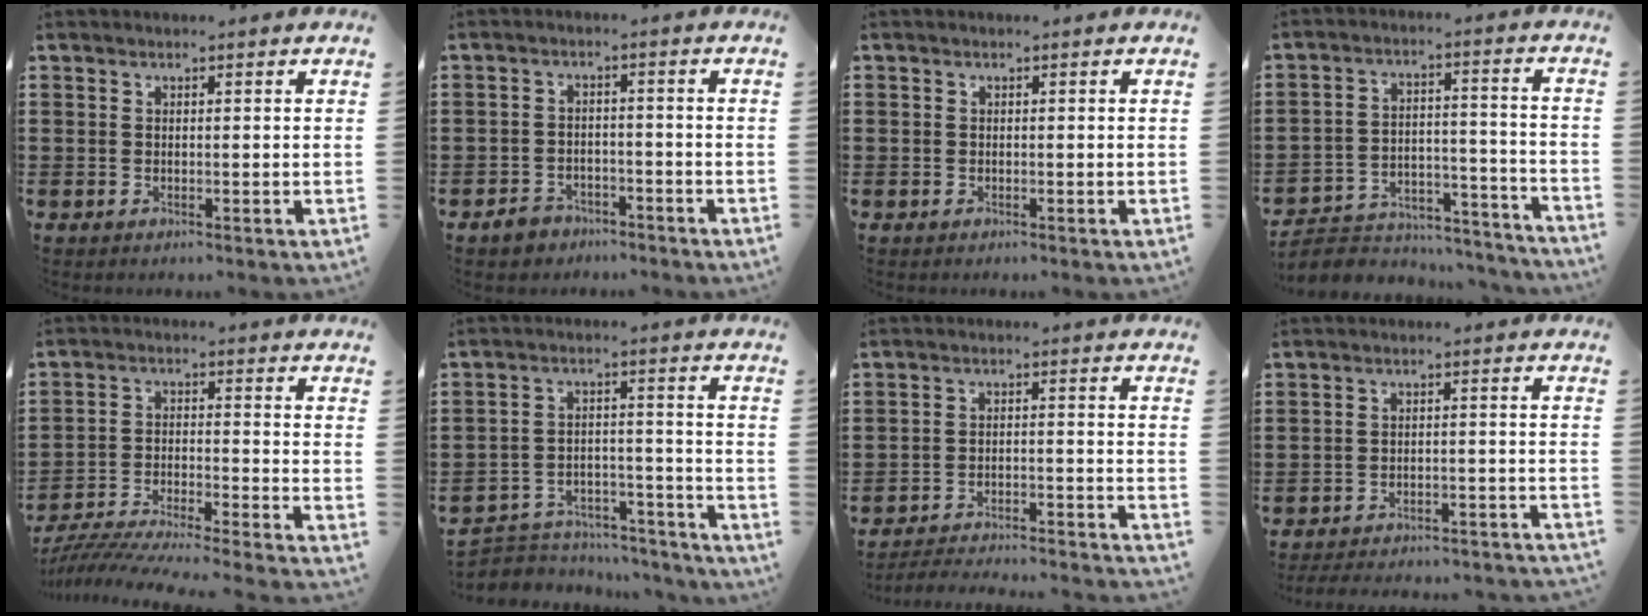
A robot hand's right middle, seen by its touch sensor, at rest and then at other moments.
{"total": 2.8, "force": [-2.5, 1.2, 0.3], "torque": [-0.020, 0.002, -0.055]}
{"total": 0.6, "force": [-0.2, 0.5, 0.1], "torque": [-0.002, 0.002, -0.004]}
{"total": 5.3, "force": [-5.1, 1.2, 0.8], "torque": [-0.013, 0.008, -0.102]}
{"total": 6.7, "force": [-6.6, -0.4, 1.5], "torque": [-0.037, -0.011, -0.134]}
{"total": 5.0, "force": [-4.9, 0.9, 0.3], "torque": [-0.009, 0.013, -0.102]}
{"total": 4.1, "force": [-4.0, -0.1, 0.8], "torque": [-0.025, -0.005, -0.087]}
{"total": 4.3, "force": [-4.2, 0.0, 1.0], "torque": [-0.018, -0.002, -0.085]}